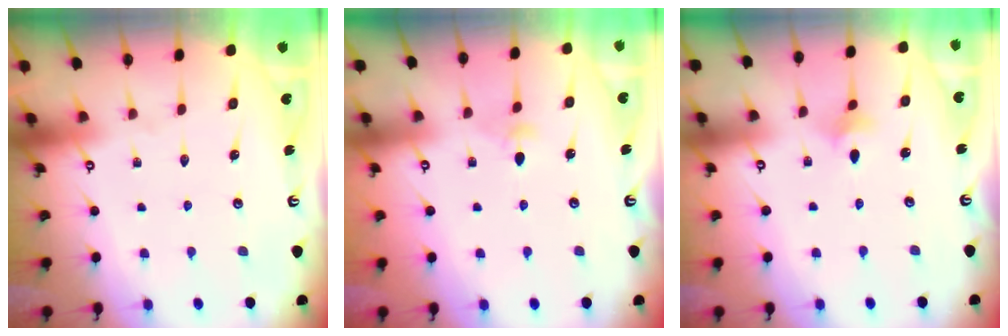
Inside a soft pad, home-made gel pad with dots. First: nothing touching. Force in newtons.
{"total": 2.8, "press": 2.7, "slide": 0.8}
{"total": 2.8, "press": 2.8, "slide": 0.5}